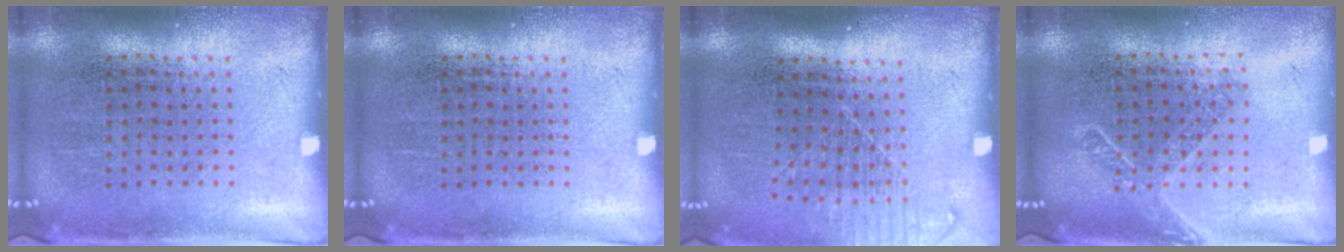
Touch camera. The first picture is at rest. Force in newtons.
{"total": 0.0}
{"total": 1.3, "press": 1.1, "slide": 0.8}
{"total": 1.5, "press": 1.2, "slide": 0.9}